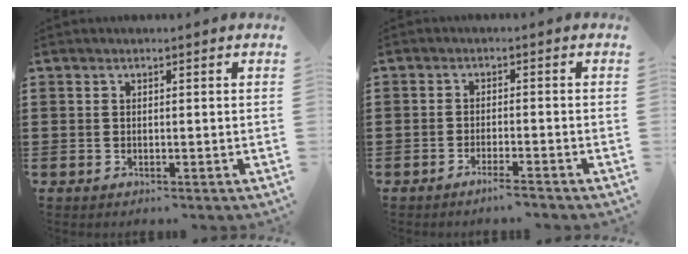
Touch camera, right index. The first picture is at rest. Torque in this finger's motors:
{"motor_torque": [1.23, 0.91, 0.06, 0.03]}